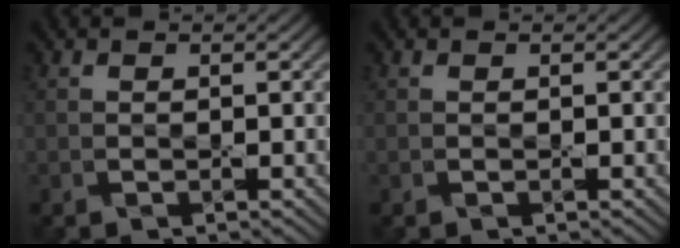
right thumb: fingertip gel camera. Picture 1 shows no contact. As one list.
[{"total": 0.0}]